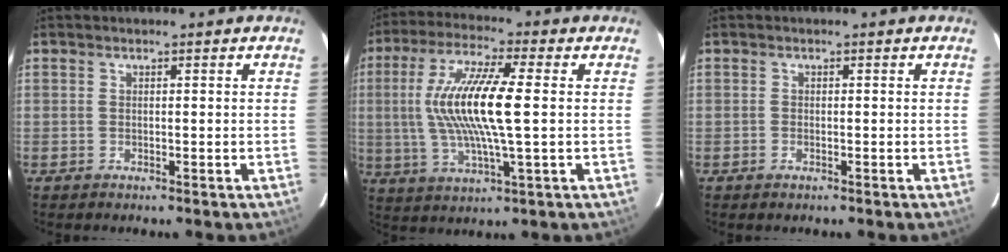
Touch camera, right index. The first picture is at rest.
{"total": 15.3, "force": [0.9, 2.3, 15.1], "torque": [-0.293, 0.001, 0.017]}
{"total": 0.7, "force": [-0.5, 0.4, 0.3], "torque": [-0.005, -0.001, -0.010]}